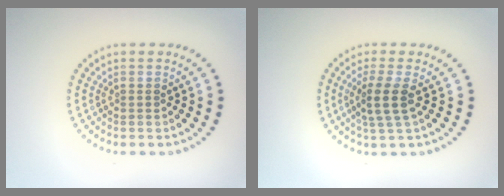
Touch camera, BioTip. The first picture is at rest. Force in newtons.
{"total": 2.6, "press": 2.1, "slide": 1.6}